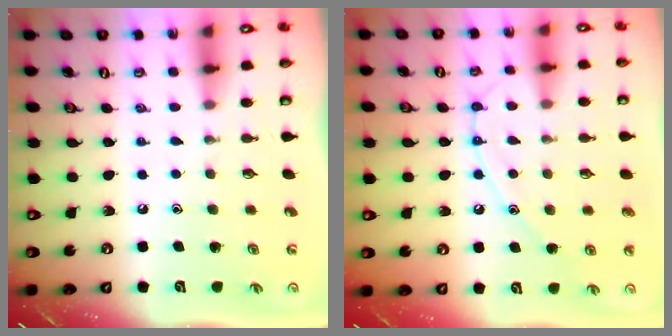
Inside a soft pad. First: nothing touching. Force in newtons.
{"total": 10.4, "press": 10.4, "slide": 0.7}